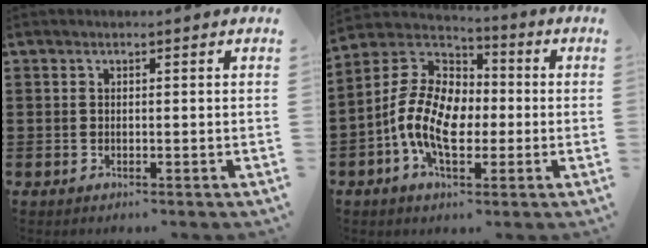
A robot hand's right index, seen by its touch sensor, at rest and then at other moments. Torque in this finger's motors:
{"motor_torque": [2.14, 0.00, 1.05, 0.21]}